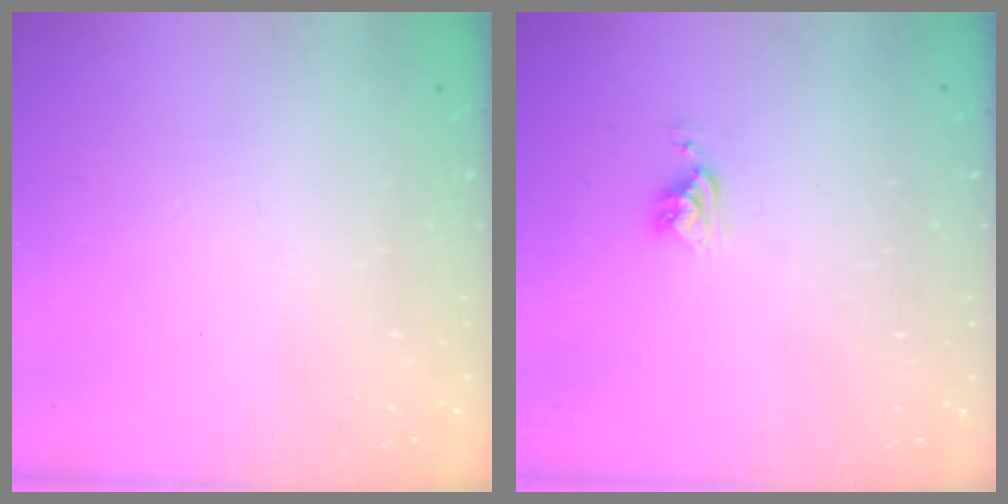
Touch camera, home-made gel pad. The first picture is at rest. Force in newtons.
{"total": 4.1, "press": 4.1, "slide": 0.1}